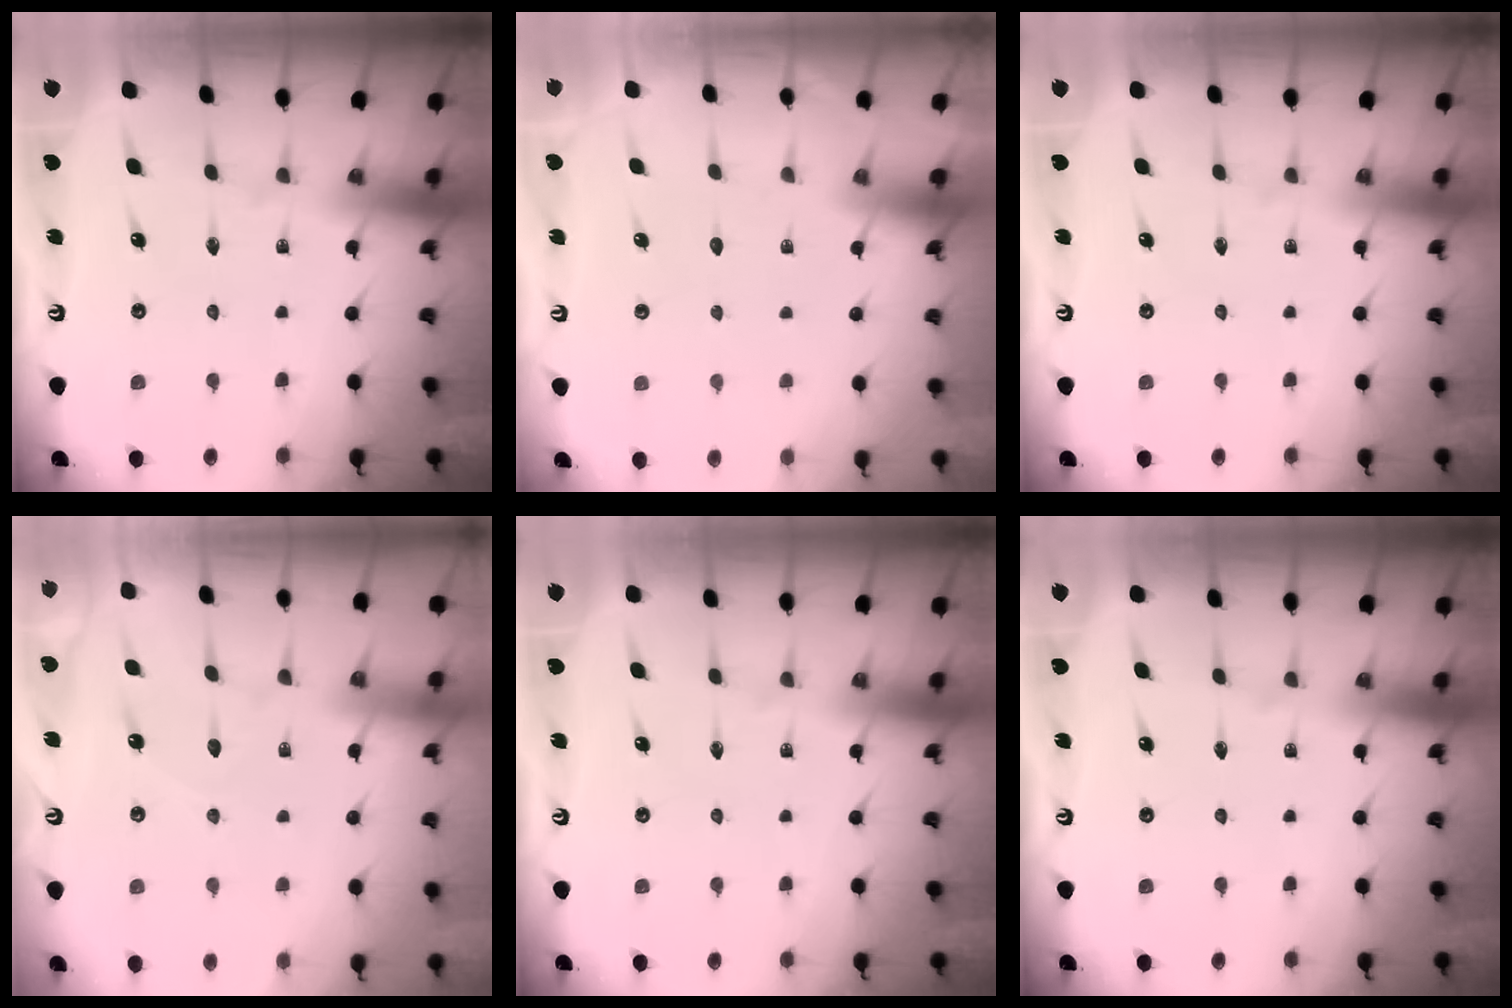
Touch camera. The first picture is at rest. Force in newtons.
{"total": 1.0, "press": 1.0, "slide": 0.0}
{"total": 0.0}
{"total": 3.6, "press": 3.6, "slide": 0.5}
{"total": 0.0}
{"total": 0.0}